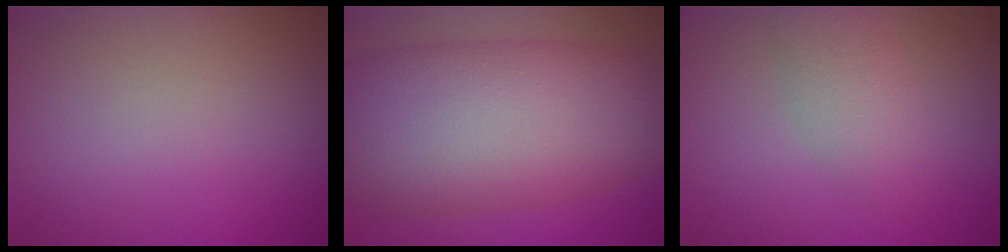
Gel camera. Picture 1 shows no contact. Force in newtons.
{"total": 13.8, "press": 13.8, "slide": 0.4}
{"total": 2.9, "press": 2.9, "slide": 0.1}